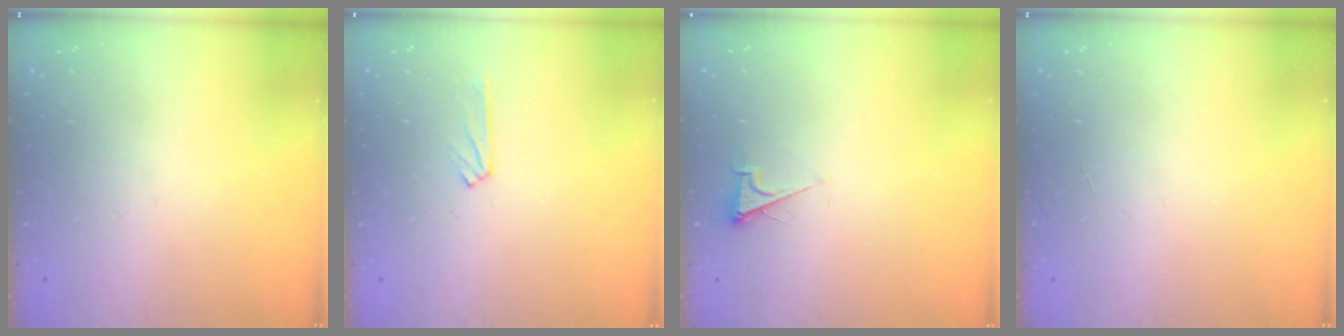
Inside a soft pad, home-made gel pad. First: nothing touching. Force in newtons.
{"total": 4.0, "press": 4.0, "slide": 0.6}
{"total": 3.5, "press": 3.5, "slide": 0.3}
{"total": 0.0}